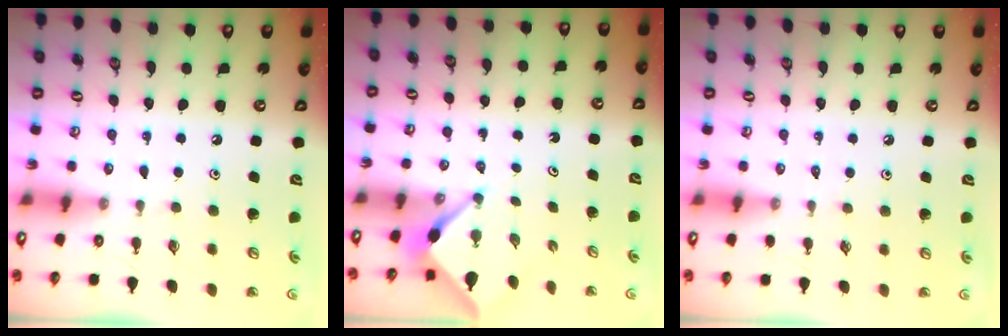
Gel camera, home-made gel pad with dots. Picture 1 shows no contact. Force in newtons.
{"total": 3.8, "press": 3.8, "slide": 0.3}
{"total": 1.2, "press": 1.1, "slide": 0.3}